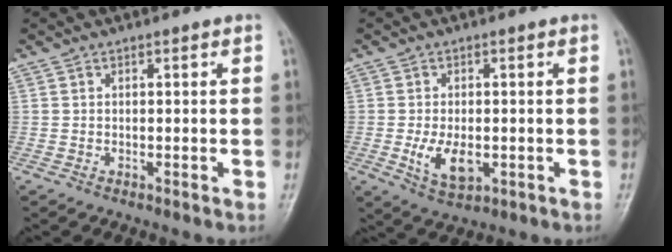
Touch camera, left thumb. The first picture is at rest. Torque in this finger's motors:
{"motor_torque": [-0.08, 0.56, 0.67, 0.10, 0.07]}